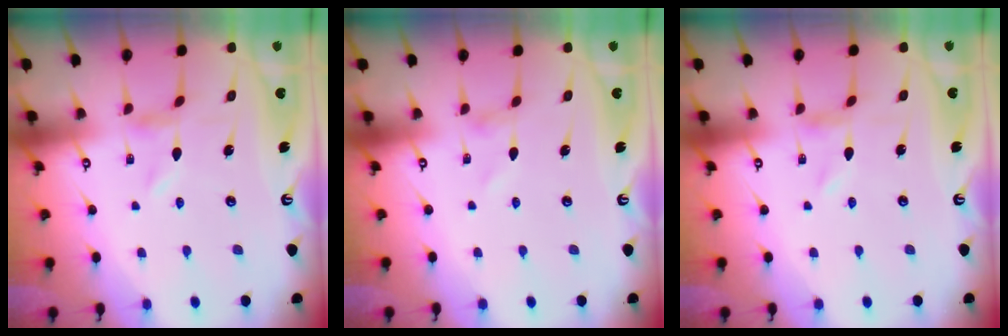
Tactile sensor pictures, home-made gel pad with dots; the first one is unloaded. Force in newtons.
{"total": 1.0, "press": 1.0, "slide": 0.1}
{"total": 0.0}